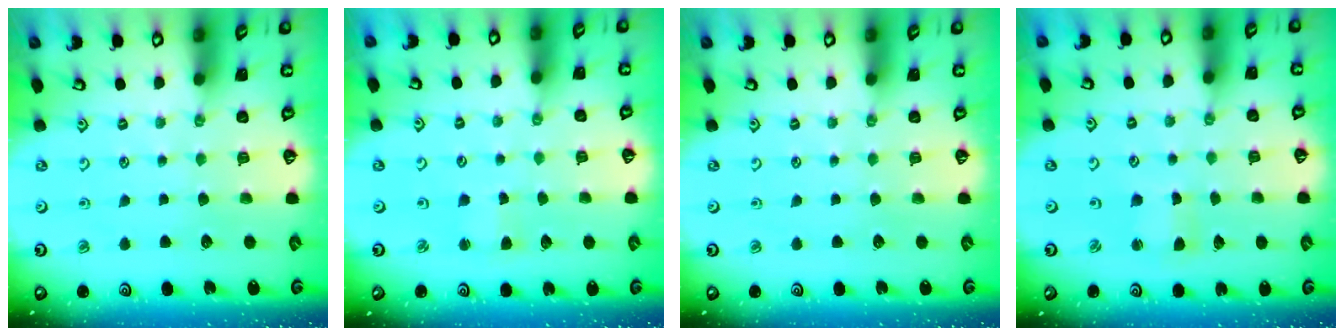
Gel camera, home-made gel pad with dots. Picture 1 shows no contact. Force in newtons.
{"total": 2.5, "press": 2.5, "slide": 0.4}
{"total": 0.0}
{"total": 1.7, "press": 1.7, "slide": 0.3}